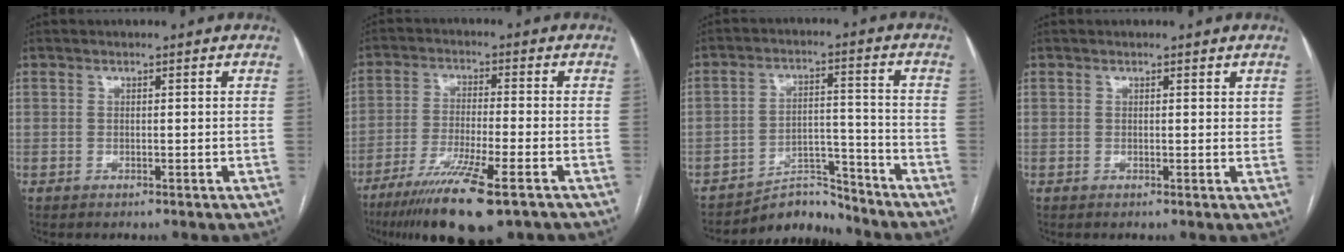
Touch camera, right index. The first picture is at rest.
{"total": 13.5, "force": [-8.7, 1.1, 10.2], "torque": [-0.184, -0.040, -0.146]}
{"total": 6.6, "force": [-6.5, 1.3, -0.7], "torque": [0.018, 0.036, -0.104]}
{"total": 1.0, "force": [0.7, 0.5, 0.5], "torque": [-0.005, -0.002, 0.007]}